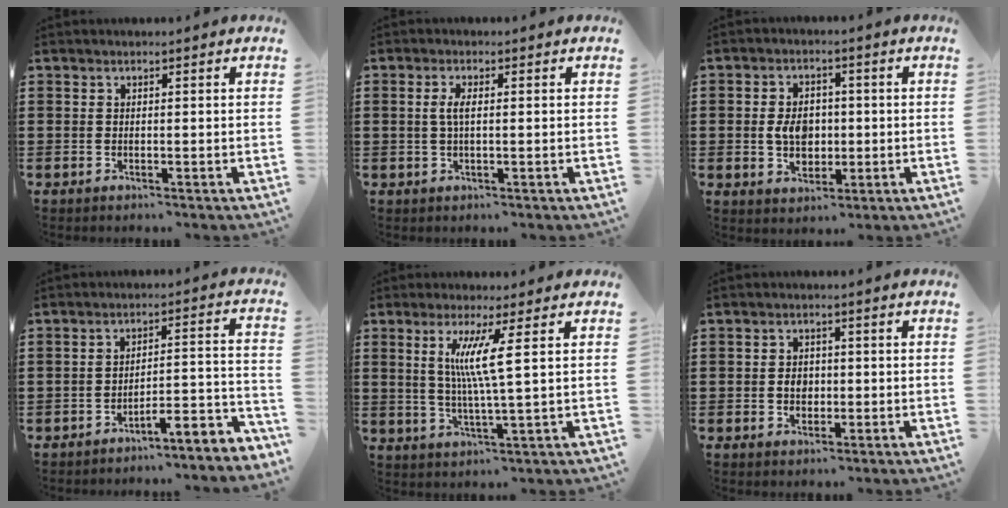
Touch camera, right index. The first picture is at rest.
{"total": 2.2, "force": [0.0, 0.5, 2.2], "torque": [-0.048, -0.004, -0.005]}
{"total": 5.3, "force": [-0.3, 3.8, 3.7], "torque": [-0.068, 0.003, -0.012]}
{"total": 4.5, "force": [-4.2, 0.0, 1.6], "torque": [-0.029, -0.013, -0.088]}
{"total": 6.5, "force": [1.6, -0.8, 6.3], "torque": [-0.126, -0.010, 0.021]}
{"total": 2.8, "force": [-0.3, 2.2, 1.7], "torque": [-0.028, 0.003, -0.010]}